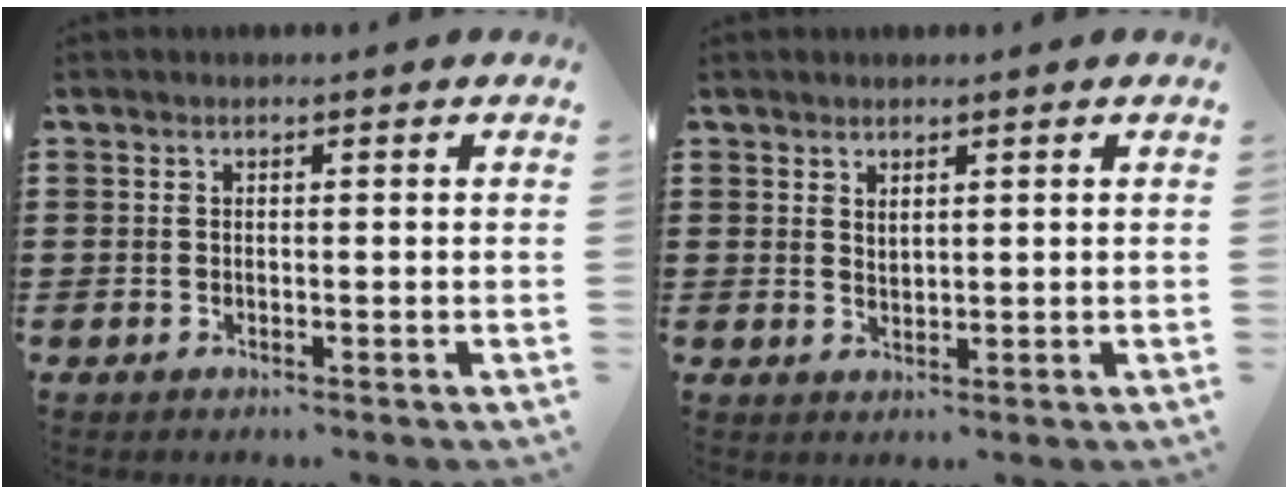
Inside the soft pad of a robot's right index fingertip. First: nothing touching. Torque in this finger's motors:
{"motor_torque": [-0.04, 0.44, -0.05, 0.00]}